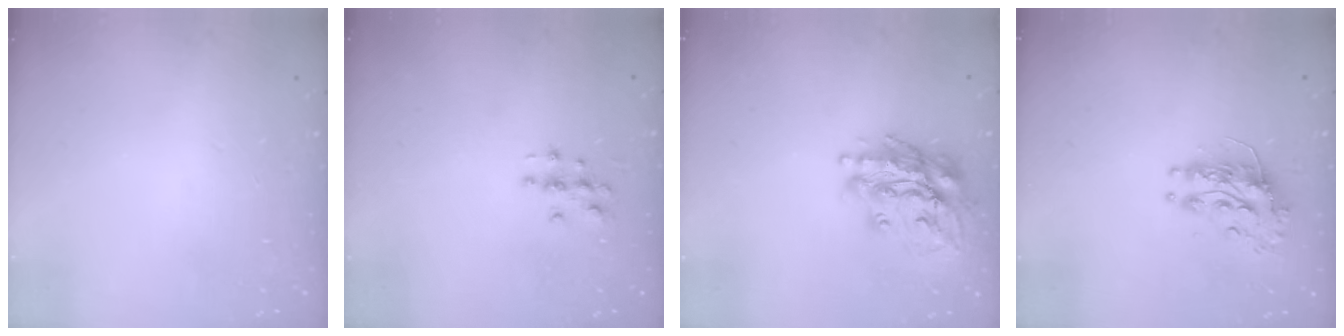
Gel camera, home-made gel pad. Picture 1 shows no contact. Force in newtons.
{"total": 3.0, "press": 3.0, "slide": 0.3}
{"total": 17.6, "press": 17.4, "slide": 2.6}
{"total": 10.5, "press": 10.5, "slide": 0.3}